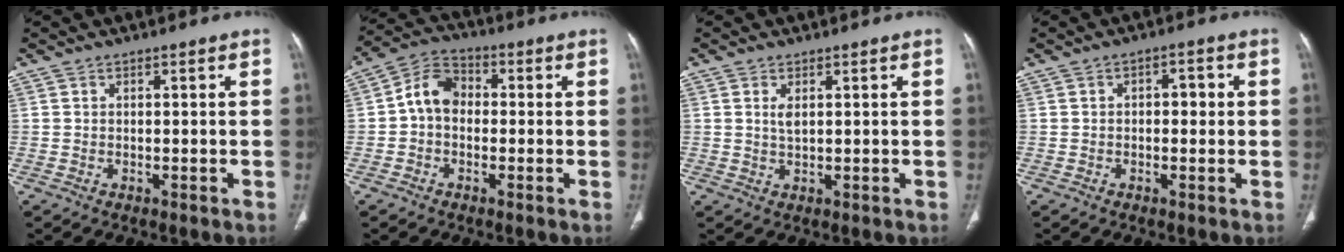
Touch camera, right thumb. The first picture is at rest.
{"total": 7.3, "force": [-0.4, 5.5, 4.7], "torque": [-0.065, 0.025, -0.021]}
{"total": 1.9, "force": [0.7, 0.8, 1.6], "torque": [-0.033, -0.004, 0.018]}
{"total": 3.0, "force": [0.1, 1.8, 2.5], "torque": [-0.017, 0.011, -0.003]}